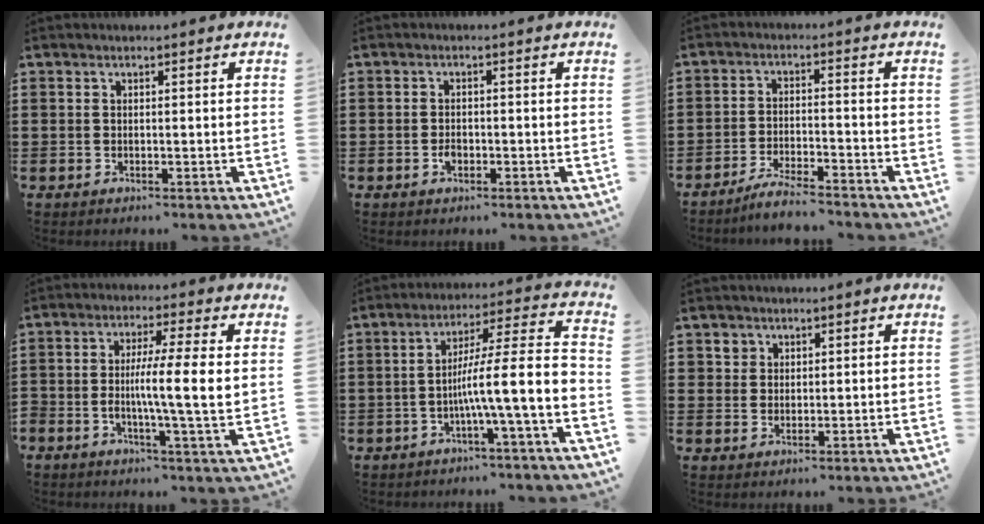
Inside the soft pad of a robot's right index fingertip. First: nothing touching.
{"total": 1.6, "force": [-0.8, 0.9, 1.1], "torque": [-0.020, 0.000, -0.014]}
{"total": 4.3, "force": [-4.1, -0.1, 1.2], "torque": [-0.031, -0.001, -0.082]}
{"total": 7.4, "force": [-0.5, 0.2, 7.4], "torque": [-0.133, -0.002, -0.015]}
{"total": 10.0, "force": [-3.0, 0.8, 9.5], "torque": [-0.159, -0.022, -0.060]}
{"total": 1.8, "force": [1.1, 1.4, 0.0], "torque": [-0.007, 0.007, 0.021]}